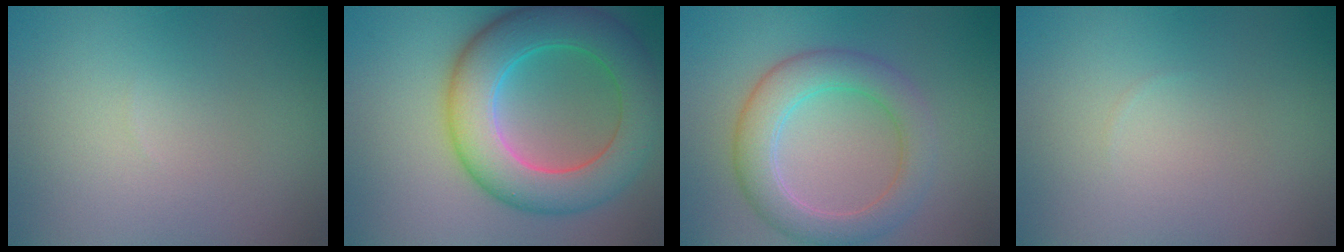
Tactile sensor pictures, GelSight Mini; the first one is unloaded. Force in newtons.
{"total": 9.2, "press": 9.2, "slide": 0.2}
{"total": 5.0, "press": 5.0, "slide": 0.1}
{"total": 0.0}